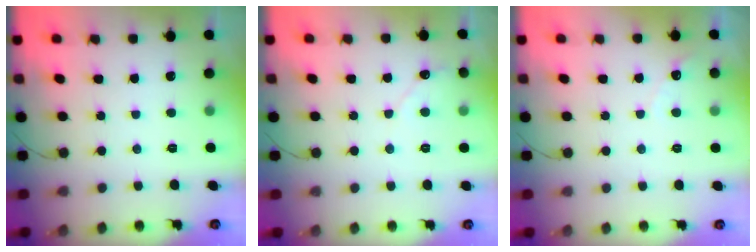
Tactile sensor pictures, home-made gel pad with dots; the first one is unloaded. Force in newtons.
{"total": 3.7, "press": 3.7, "slide": 0.4}
{"total": 2.9, "press": 2.9, "slide": 0.2}